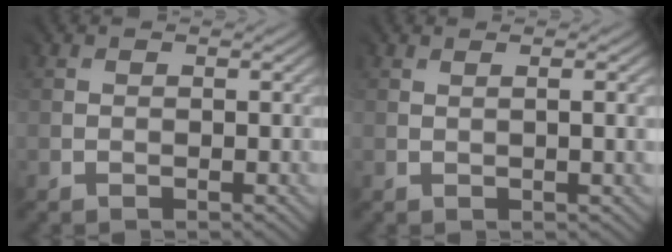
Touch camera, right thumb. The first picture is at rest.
{"total": 1.1, "force": [0.6, 0.0, 0.9], "torque": [-0.006, 0.007, 0.005]}